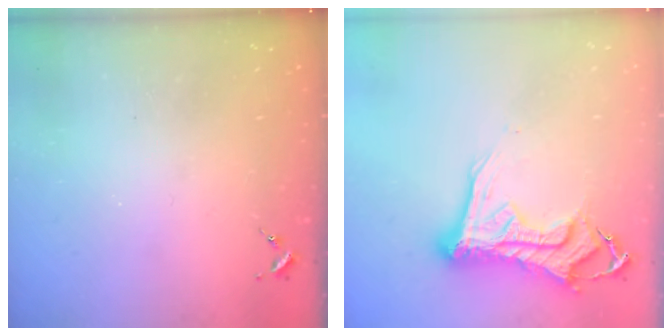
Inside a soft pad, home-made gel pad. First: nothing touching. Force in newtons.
{"total": 16.2, "press": 16.1, "slide": 1.7}